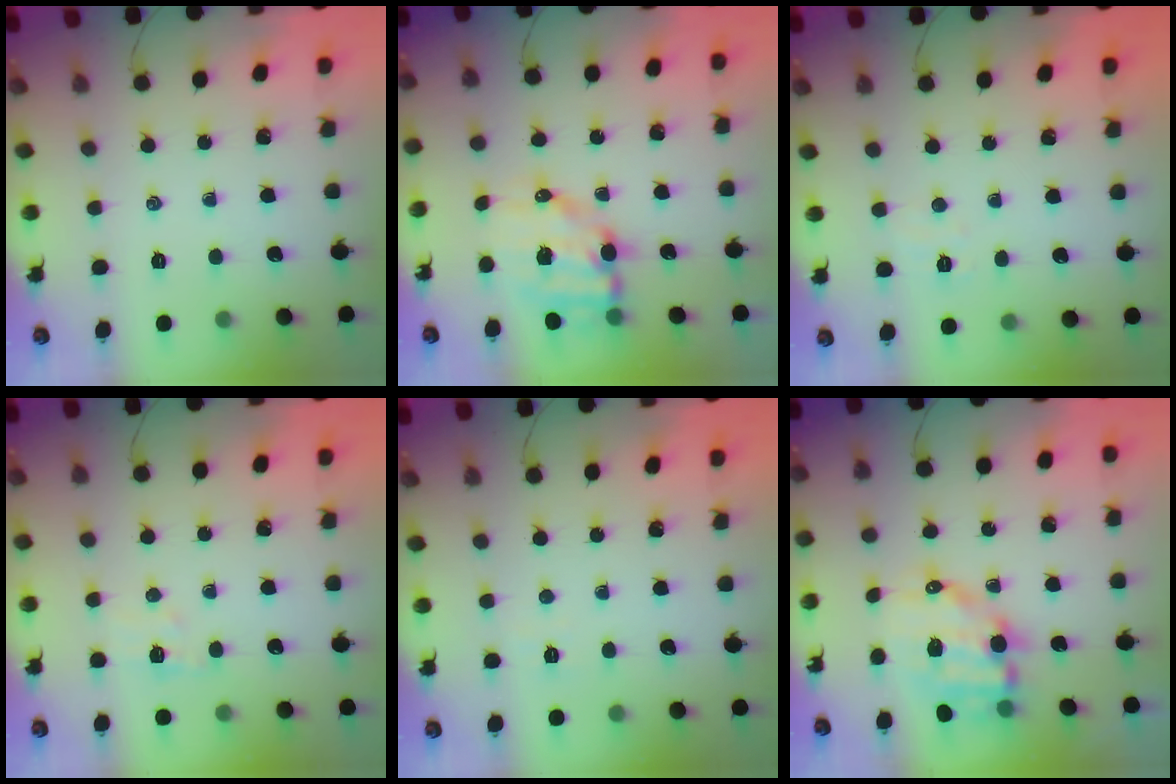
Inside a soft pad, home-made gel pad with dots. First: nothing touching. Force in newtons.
{"total": 10.8, "press": 10.7, "slide": 1.5}
{"total": 3.0, "press": 2.9, "slide": 0.7}
{"total": 5.0, "press": 4.9, "slide": 0.9}
{"total": 2.8, "press": 2.7, "slide": 0.8}
{"total": 11.8, "press": 11.6, "slide": 2.2}